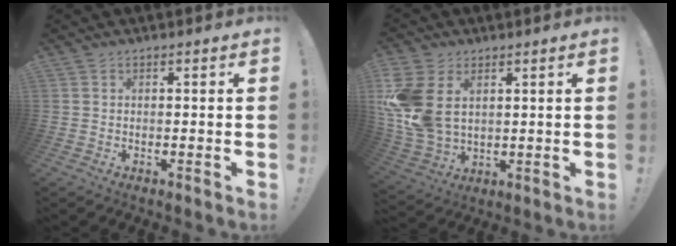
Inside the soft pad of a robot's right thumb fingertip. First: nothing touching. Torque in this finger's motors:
{"motor_torque": [1.76, 1.77, 0.95, 0.15, 0.19]}